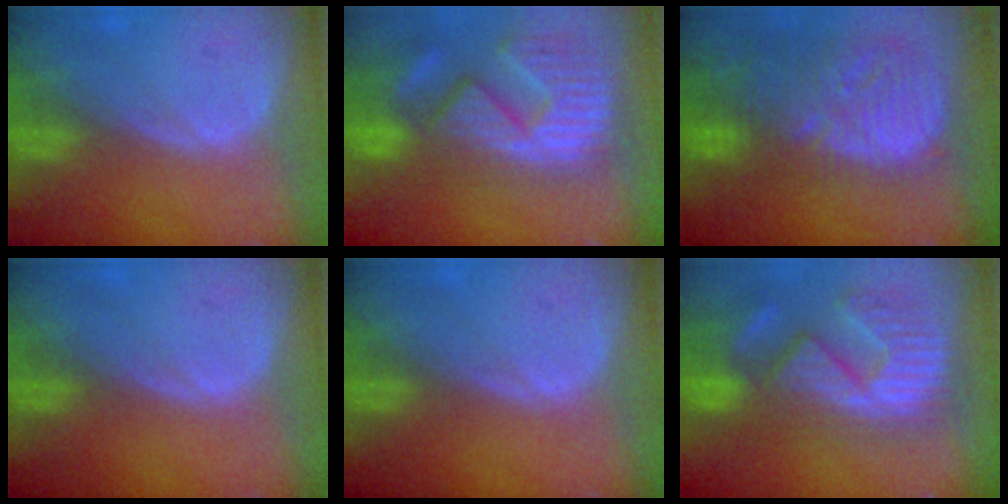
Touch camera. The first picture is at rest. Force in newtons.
{"total": 14.7, "press": 12.3, "slide": 8.1}
{"total": 13.4, "press": 11.6, "slide": 6.8}
{"total": 0.0}
{"total": 0.0}
{"total": 12.6, "press": 11.8, "slide": 4.4}